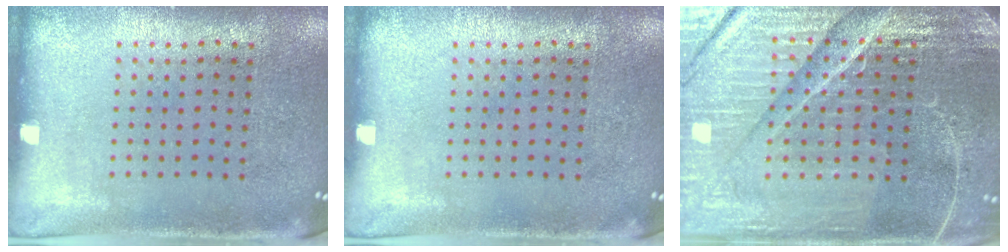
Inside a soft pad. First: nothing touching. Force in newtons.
{"total": 0.0}
{"total": 6.3, "press": 5.7, "slide": 2.8}